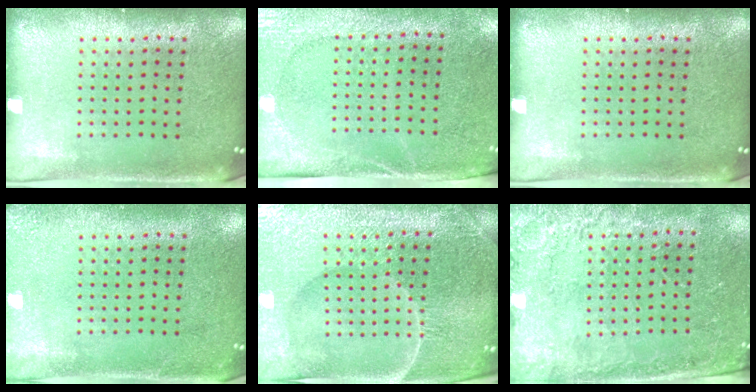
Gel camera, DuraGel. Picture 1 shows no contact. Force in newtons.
{"total": 2.8, "press": 2.3, "slide": 1.6}
{"total": 0.0}
{"total": 2.0, "press": 2.0, "slide": 0.3}
{"total": 5.3, "press": 4.9, "slide": 1.8}
{"total": 2.5, "press": 2.4, "slide": 0.7}